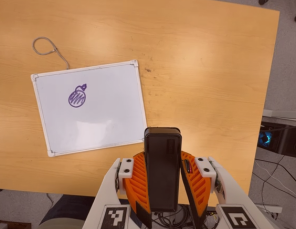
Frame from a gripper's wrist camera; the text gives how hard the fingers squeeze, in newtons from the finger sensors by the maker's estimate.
{"total": 8.3, "left": 6.6, "right": 9.9}